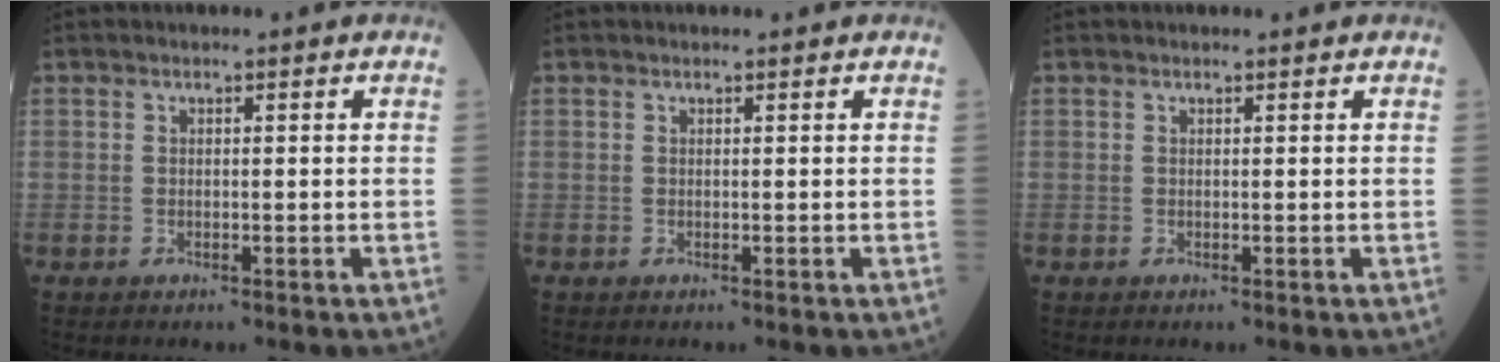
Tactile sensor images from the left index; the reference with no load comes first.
{"total": 0.5, "force": [0.5, 0.2, -0.1], "torque": [-0.001, 0.003, 0.007]}
{"total": 0.7, "force": [0.6, 0.3, -0.1], "torque": [-0.001, 0.003, 0.009]}